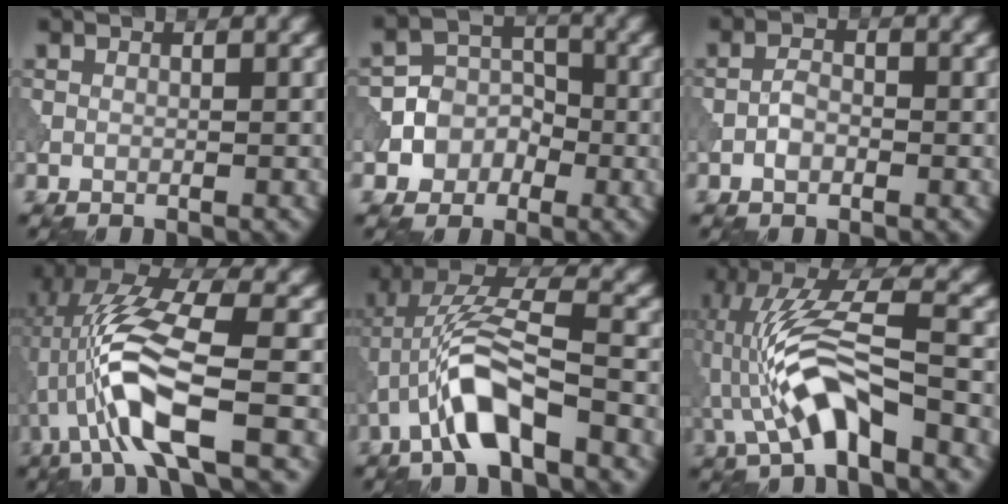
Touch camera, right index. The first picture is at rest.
{"total": 5.8, "force": [-2.1, 5.2, 1.4], "torque": [-0.004, 0.017, -0.055]}
{"total": 1.5, "force": [-0.7, 0.9, 1.0], "torque": [-0.019, 0.005, -0.017]}
{"total": 9.5, "force": [-2.4, 2.6, 8.8], "torque": [-0.191, 0.013, -0.051]}
{"total": 7.1, "force": [-3.2, 2.0, 6.0], "torque": [-0.122, 0.016, -0.064]}
{"total": 8.4, "force": [-2.6, 2.5, 7.5], "torque": [-0.158, 0.019, -0.051]}